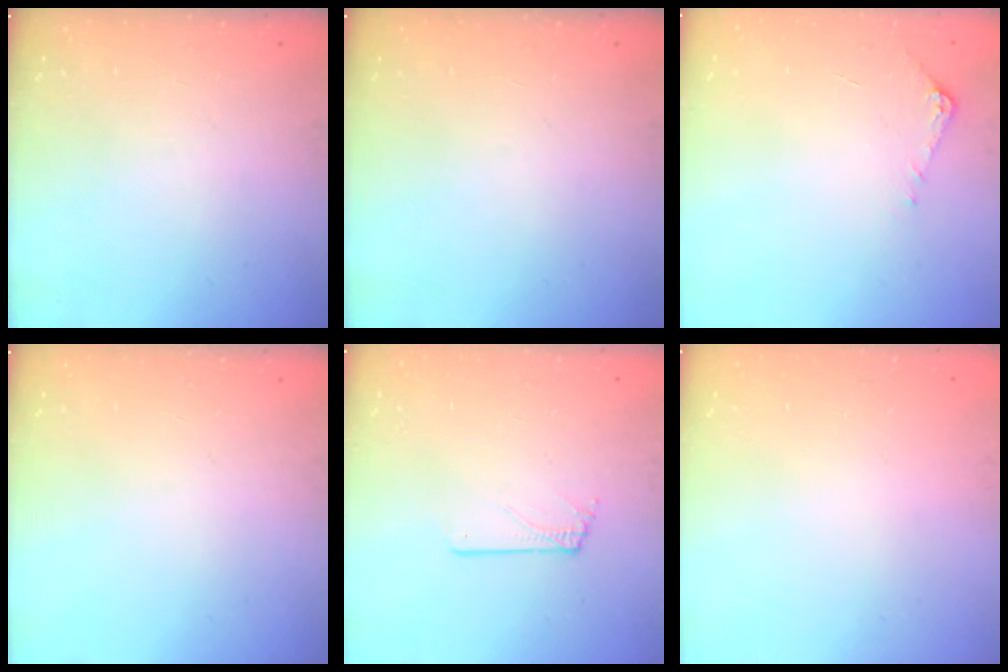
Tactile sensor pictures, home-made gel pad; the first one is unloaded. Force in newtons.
{"total": 0.0}
{"total": 5.1, "press": 5.0, "slide": 0.7}
{"total": 0.0}
{"total": 0.6, "press": 0.6, "slide": 0.1}
{"total": 0.0}